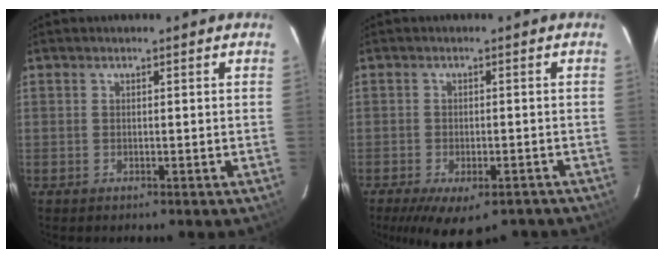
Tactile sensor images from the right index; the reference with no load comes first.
{"total": 11.2, "force": [-7.8, 4.6, 6.6], "torque": [-0.128, -0.027, -0.111]}